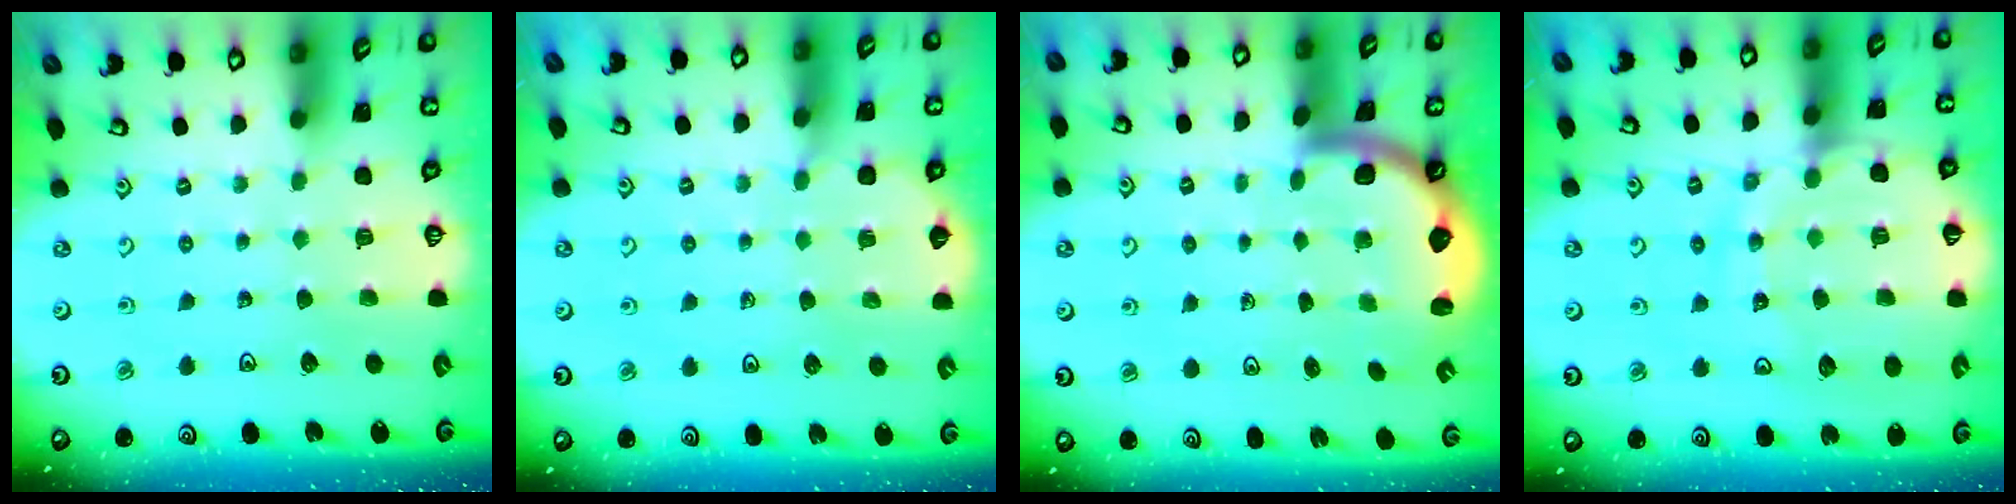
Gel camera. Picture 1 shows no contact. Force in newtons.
{"total": 2.4, "press": 2.4, "slide": 0.2}
{"total": 2.3, "press": 2.3, "slide": 0.4}
{"total": 14.8, "press": 14.7, "slide": 1.8}